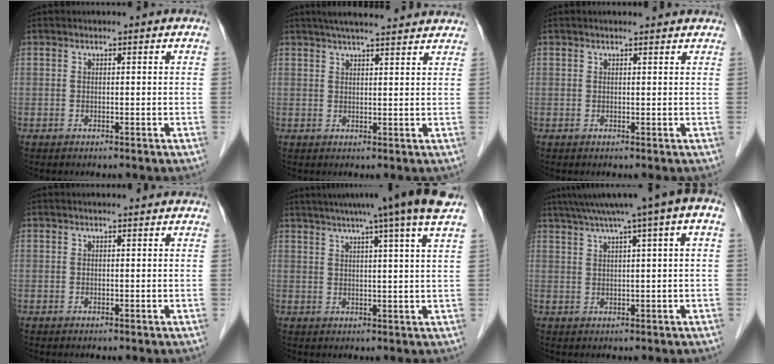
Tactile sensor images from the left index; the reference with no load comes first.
{"total": 11.4, "force": [10.0, 0.9, 5.5], "torque": [-0.079, 0.034, 0.124]}
{"total": 2.9, "force": [2.7, 0.4, 1.0], "torque": [-0.017, 0.015, 0.029]}
{"total": 1.3, "force": [1.2, 0.0, 0.5], "torque": [-0.011, 0.010, 0.017]}
{"total": 12.7, "force": [9.5, -1.9, 8.2], "torque": [-0.125, 0.008, 0.110]}
{"total": 9.8, "force": [5.4, -0.4, 8.2], "torque": [-0.127, 0.040, 0.079]}